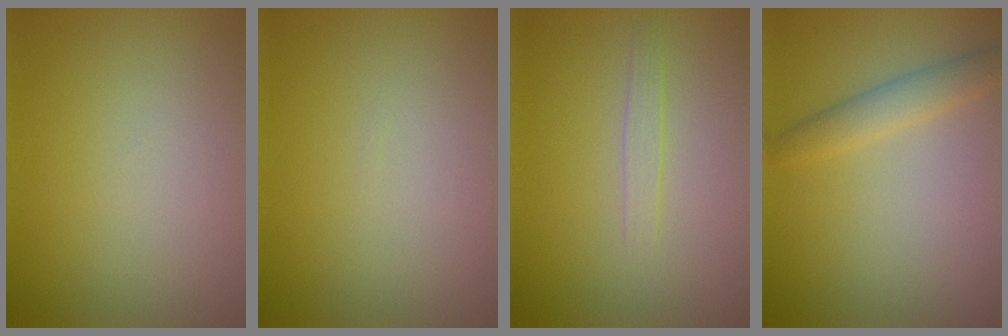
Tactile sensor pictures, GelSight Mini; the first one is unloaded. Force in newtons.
{"total": 0.0}
{"total": 1.2, "press": 1.2, "slide": 0.1}
{"total": 2.3, "press": 2.3, "slide": 0.0}